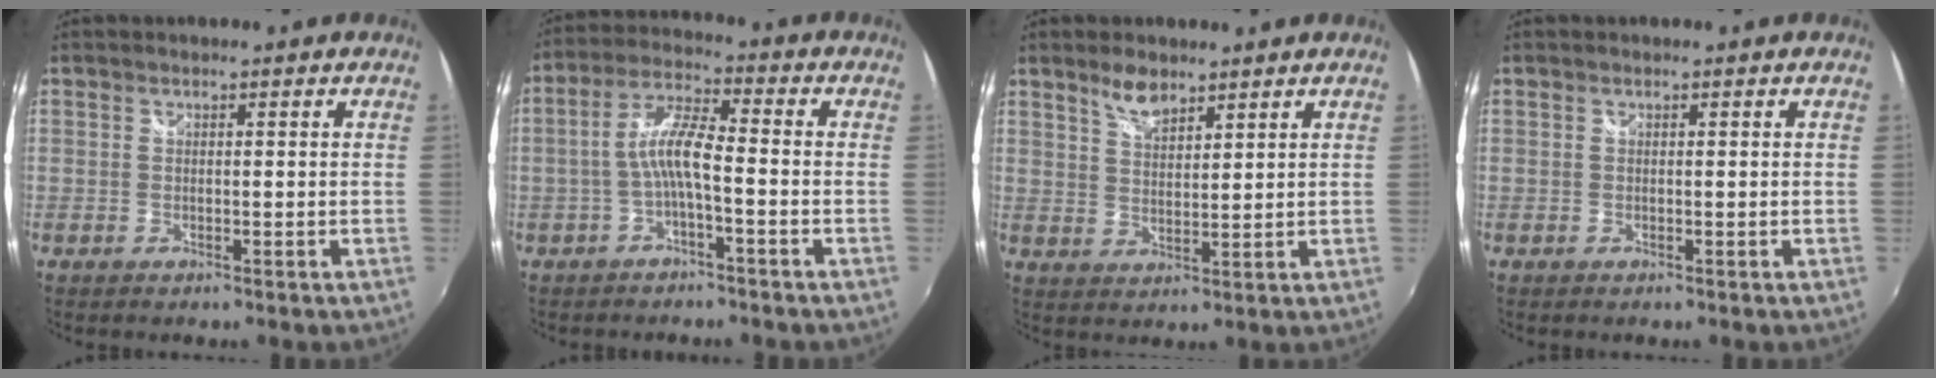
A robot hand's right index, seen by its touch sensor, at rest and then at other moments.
{"total": 6.4, "force": [-2.2, 1.0, 6.0], "torque": [-0.133, 0.015, -0.040]}
{"total": 4.8, "force": [3.7, 1.9, 2.5], "torque": [-0.041, 0.003, 0.069]}
{"total": 0.0}